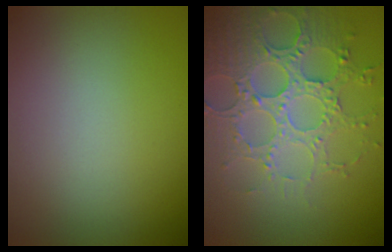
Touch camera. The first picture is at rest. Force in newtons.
{"total": 4.7, "press": 4.6, "slide": 1.0}